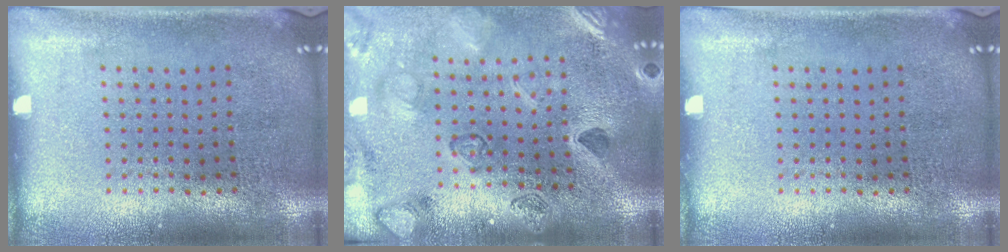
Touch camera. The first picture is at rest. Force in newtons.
{"total": 2.3, "press": 2.3, "slide": 0.2}
{"total": 0.0}